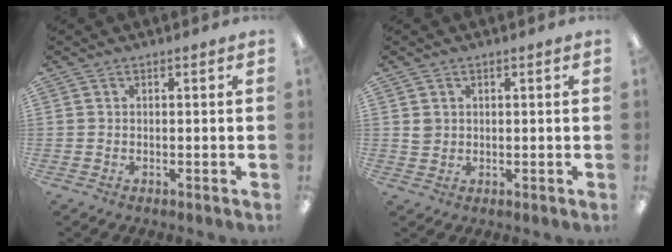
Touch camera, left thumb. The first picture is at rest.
{"total": 2.2, "force": [0.5, 2.0, 0.7], "torque": [-0.008, -0.001, 0.006]}